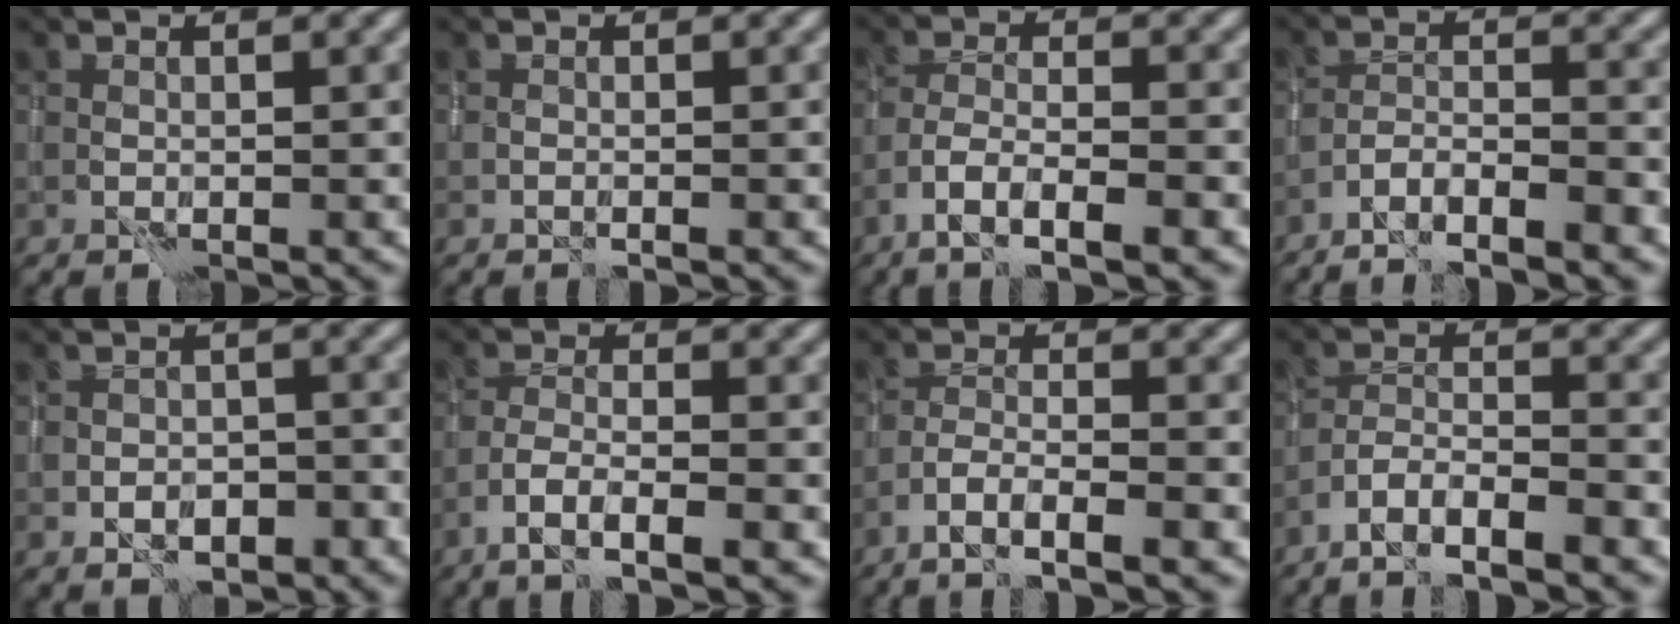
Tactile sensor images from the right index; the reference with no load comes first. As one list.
[{"total": 0.0}, {"total": 5.7, "force": [-3.5, 1.4, 4.2], "torque": [-0.078, 0.003, -0.064]}, {"total": 4.9, "force": [-3.9, 0.6, 2.9], "torque": [-0.050, 0.005, -0.070]}, {"total": 3.0, "force": [-1.6, 1.6, 2.0], "torque": [-0.025, 0.002, -0.023]}, {"total": 4.4, "force": [-2.6, 0.8, 3.4], "torque": [-0.066, 0.002, -0.048]}, {"total": 4.5, "force": [-3.1, 0.6, 3.1], "torque": [-0.058, 0.003, -0.057]}, {"total": 5.1, "force": [-3.9, 0.8, 3.1], "torque": [-0.055, 0.004, -0.073]}]